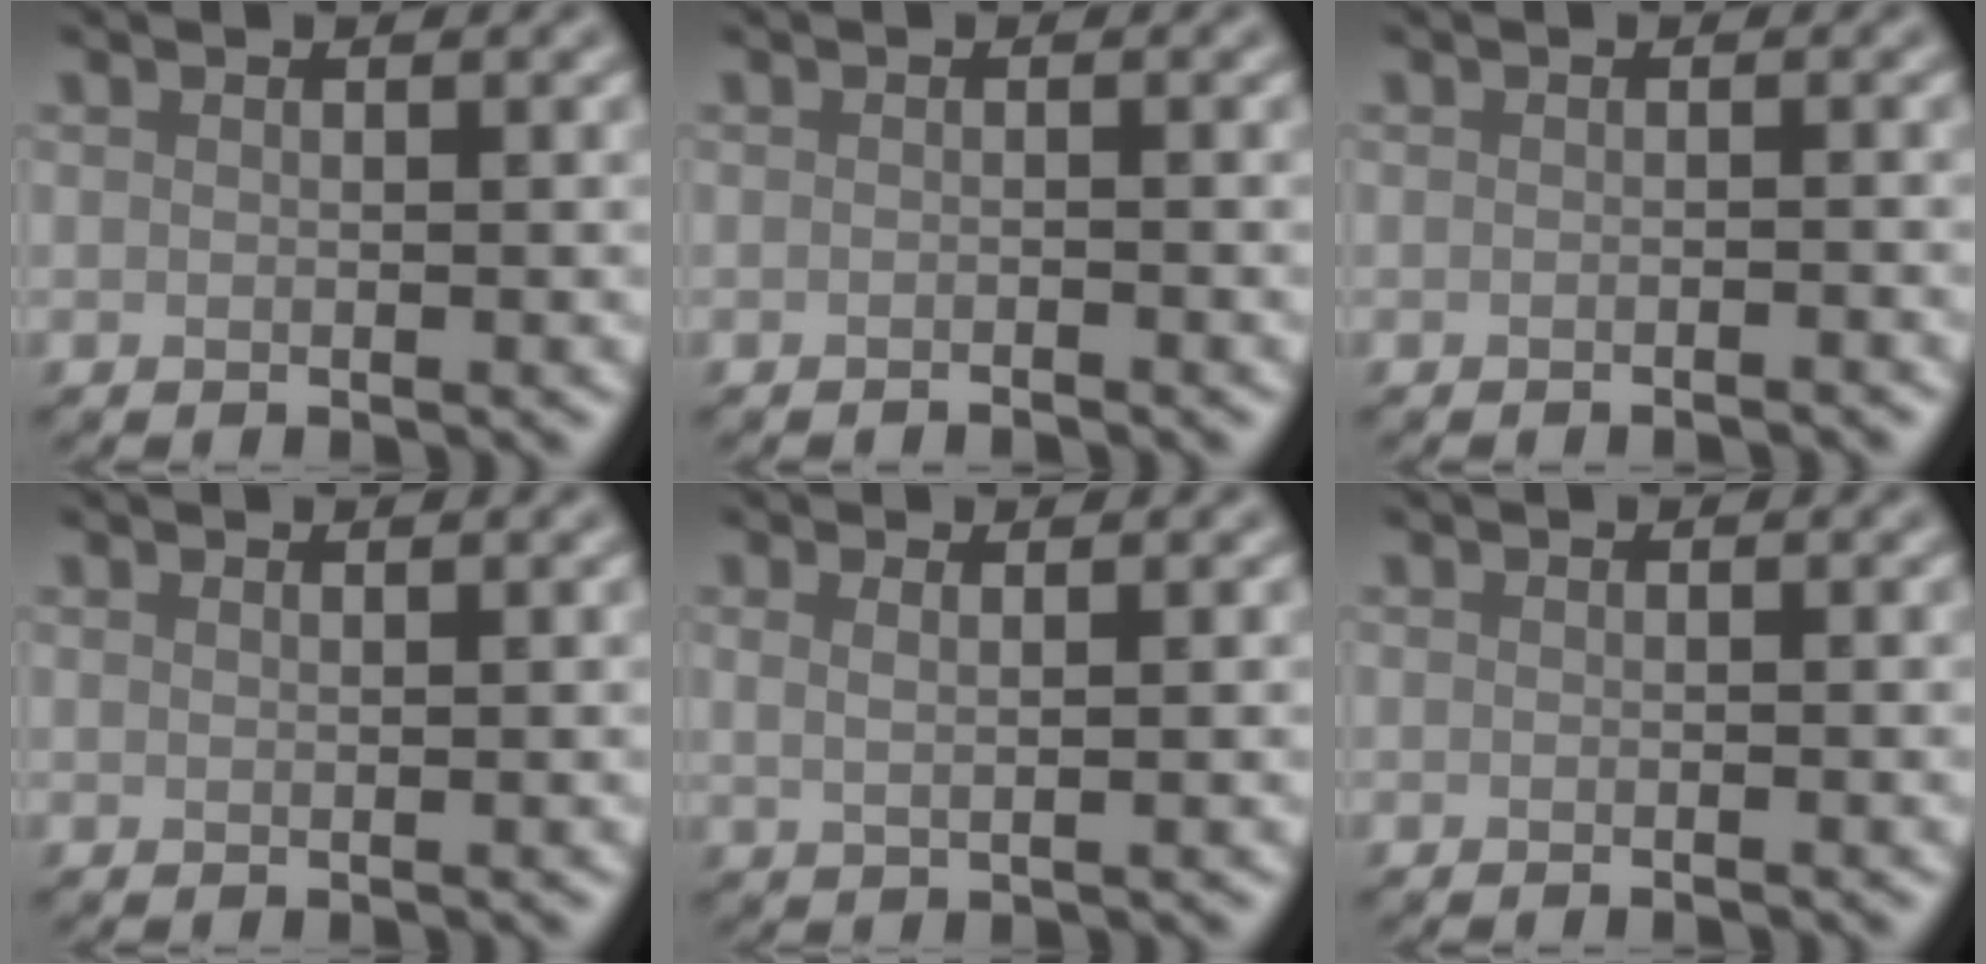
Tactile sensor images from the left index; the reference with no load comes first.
{"total": 0.8, "force": [-0.7, 0.0, 0.3], "torque": [-0.003, 0.001, -0.013]}
{"total": 0.9, "force": [-0.8, 0.1, 0.5], "torque": [-0.004, 0.001, -0.013]}
{"total": 0.7, "force": [0.5, 0.3, 0.4], "torque": [-0.002, -0.001, 0.001]}
{"total": 2.2, "force": [1.0, 1.0, 1.7], "torque": [-0.017, -0.001, -0.003]}
{"total": 0.5, "force": [-0.4, 0.0, 0.4], "torque": [-0.003, -0.001, -0.006]}